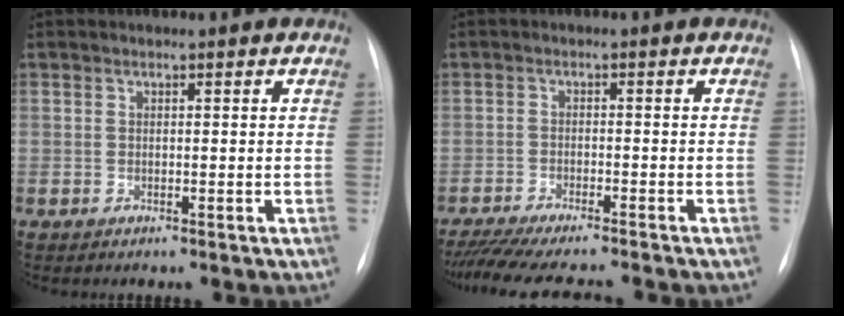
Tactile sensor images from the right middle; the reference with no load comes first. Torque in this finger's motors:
{"motor_torque": [0.45, -0.47, 0.14, 0.05]}